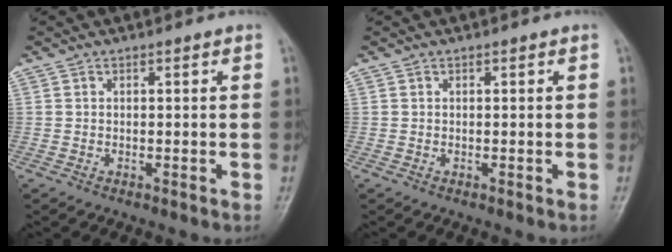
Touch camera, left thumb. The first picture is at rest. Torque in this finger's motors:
{"motor_torque": [0.00, 0.00, 0.00, 0.00, 0.00]}